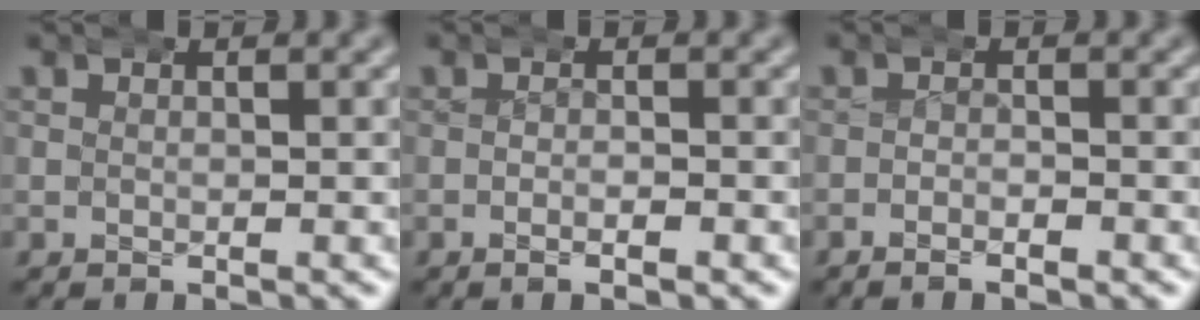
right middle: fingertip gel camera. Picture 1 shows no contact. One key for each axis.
{"total": 1.1, "fx": -0.7, "fy": 0.1, "fz": 0.8, "tx": -0.017, "ty": 0.003, "tz": -0.018}
{"total": 1.8, "fx": -1.6, "fy": 0.5, "fz": 0.6, "tx": -0.012, "ty": -0.005, "tz": -0.028}